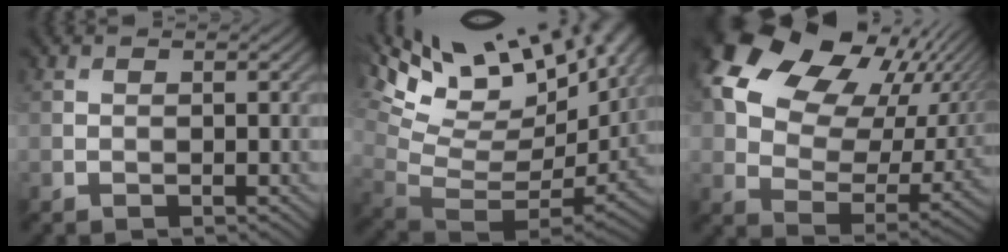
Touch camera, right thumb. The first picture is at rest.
{"total": 18.5, "force": [9.9, 8.0, 13.4], "torque": [-0.225, 0.036, 0.202]}
{"total": 18.4, "force": [8.9, 11.7, 11.1], "torque": [-0.216, 0.038, 0.155]}